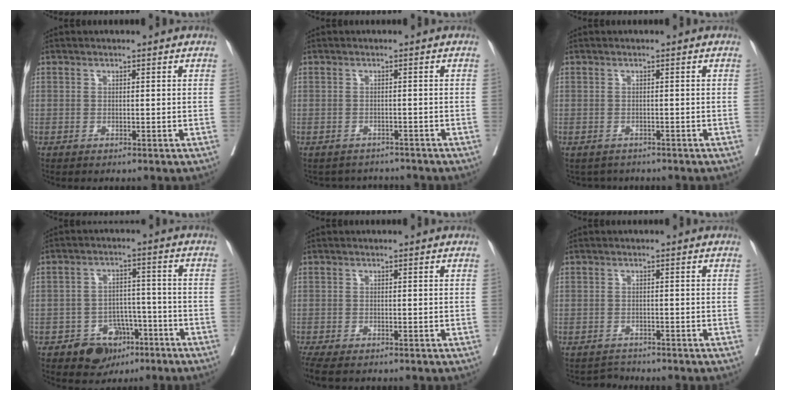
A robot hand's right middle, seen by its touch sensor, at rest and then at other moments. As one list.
[{"total": 3.7, "force": [-3.4, 1.1, -0.8], "torque": [0.013, 0.007, -0.048]}, {"total": 2.5, "force": [-2.1, 1.3, 0.0], "torque": [-0.002, 0.000, -0.032]}, {"total": 6.8, "force": [-4.0, 4.9, 2.5], "torque": [-0.028, 0.013, -0.055]}, {"total": 3.8, "force": [-3.1, 0.9, 2.1], "torque": [-0.040, -0.014, -0.054]}, {"total": 1.6, "force": [-1.3, 0.3, -0.8], "torque": [0.015, -0.006, -0.023]}]